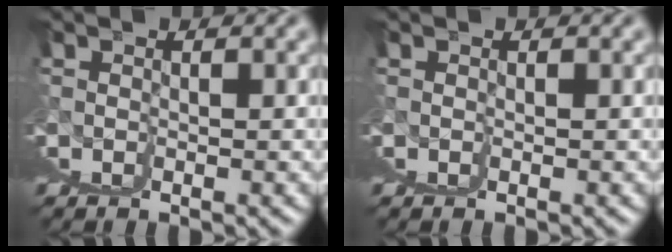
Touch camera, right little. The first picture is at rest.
{"total": 0.0}